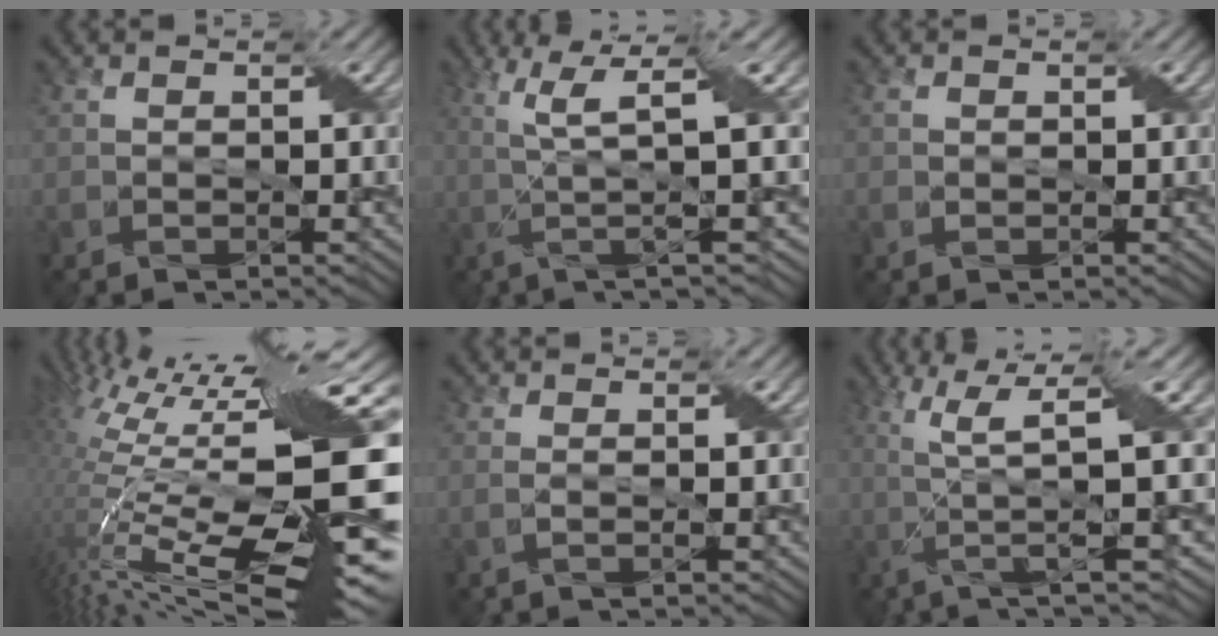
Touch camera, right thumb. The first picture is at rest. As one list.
[{"total": 8.7, "force": [0.7, 1.0, 8.6], "torque": [-0.156, 0.011, 0.017]}, {"total": 1.1, "force": [-0.1, 1.0, 0.4], "torque": [-0.005, -0.007, 0.006]}, {"total": 16.1, "force": [-0.7, 4.1, 15.6], "torque": [-0.281, 0.005, -0.008]}, {"total": 0.8, "force": [0.0, 0.2, 0.8], "torque": [-0.016, 0.000, -0.004]}, {"total": 10.3, "force": [0.5, 1.5, 10.2], "torque": [-0.178, 0.017, 0.017]}]